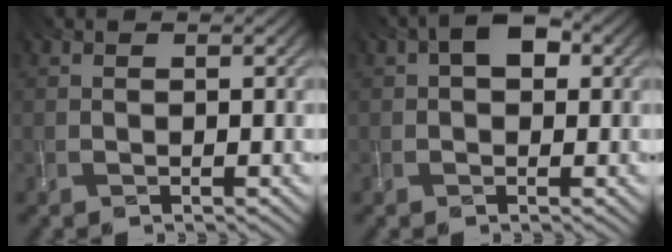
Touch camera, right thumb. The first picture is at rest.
{"total": 3.7, "force": [1.1, 2.2, 2.8], "torque": [-0.044, 0.012, 0.011]}